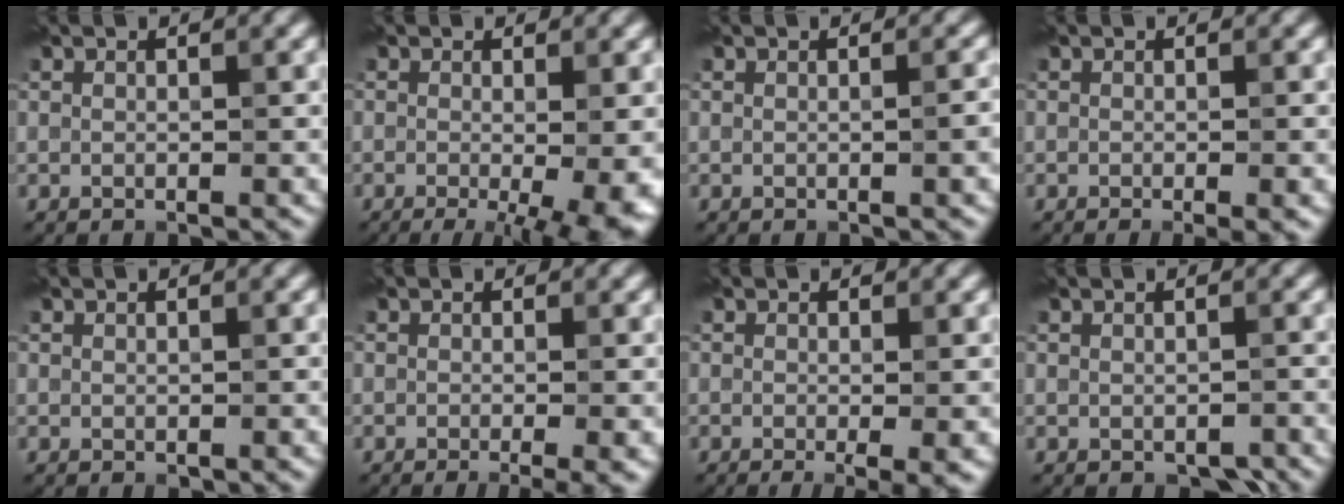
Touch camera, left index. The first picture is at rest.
{"total": 8.0, "force": [-2.2, 2.6, 7.2], "torque": [-0.066, -0.009, -0.025]}
{"total": 1.4, "force": [0.0, 0.4, 1.3], "torque": [-0.014, 0.001, -0.006]}
{"total": 1.9, "force": [-0.6, 0.5, 1.7], "torque": [-0.019, -0.008, -0.009]}
{"total": 0.0}
{"total": 2.9, "force": [-1.0, 0.8, 2.6], "torque": [-0.029, -0.009, -0.012]}
{"total": 3.1, "force": [-0.8, 0.9, 2.9], "torque": [-0.034, -0.011, -0.008]}
{"total": 1.1, "force": [-0.6, 0.7, 0.6], "torque": [-0.009, -0.003, -0.004]}